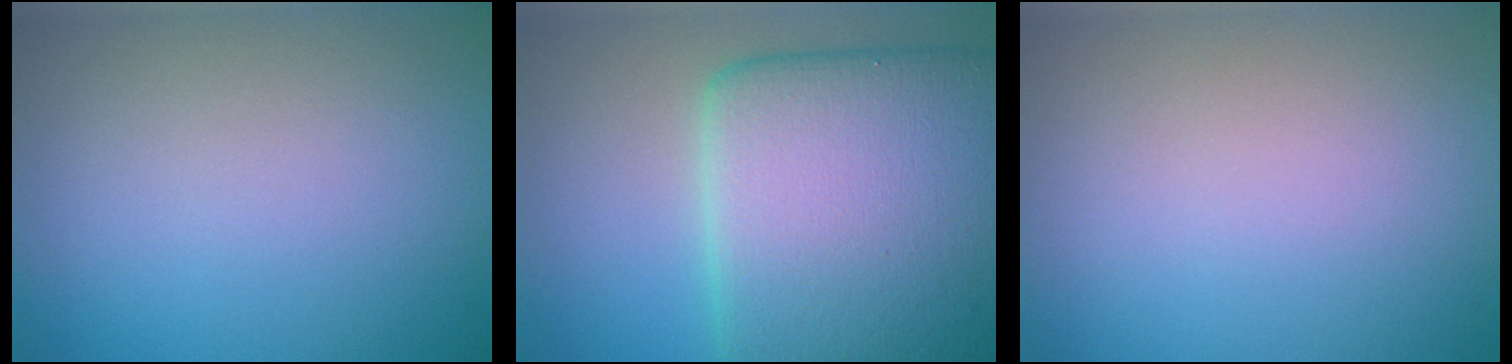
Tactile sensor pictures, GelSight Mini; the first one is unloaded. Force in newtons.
{"total": 15.6, "press": 15.6, "slide": 0.3}
{"total": 0.0}